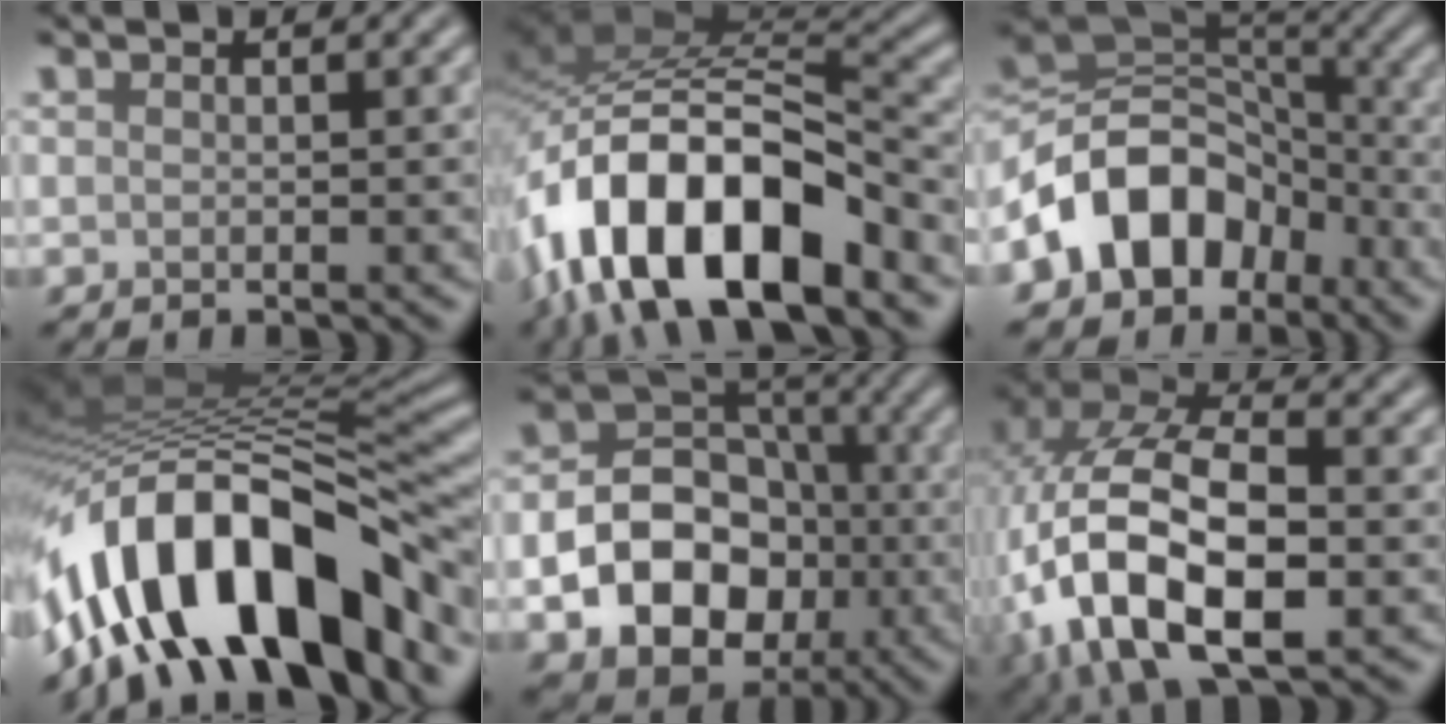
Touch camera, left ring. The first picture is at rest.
{"total": 14.8, "force": [-7.8, 6.9, 10.5], "torque": [-0.176, 0.004, -0.140]}
{"total": 9.8, "force": [-4.7, 7.1, 5.0], "torque": [-0.071, 0.013, -0.102]}
{"total": 16.2, "force": [-7.4, 7.4, 12.4], "torque": [-0.198, 0.029, -0.139]}
{"total": 10.4, "force": [-2.8, 7.8, 6.3], "torque": [-0.094, -0.010, -0.060]}
{"total": 13.7, "force": [-4.2, 7.4, 10.7], "torque": [-0.228, -0.010, -0.072]}